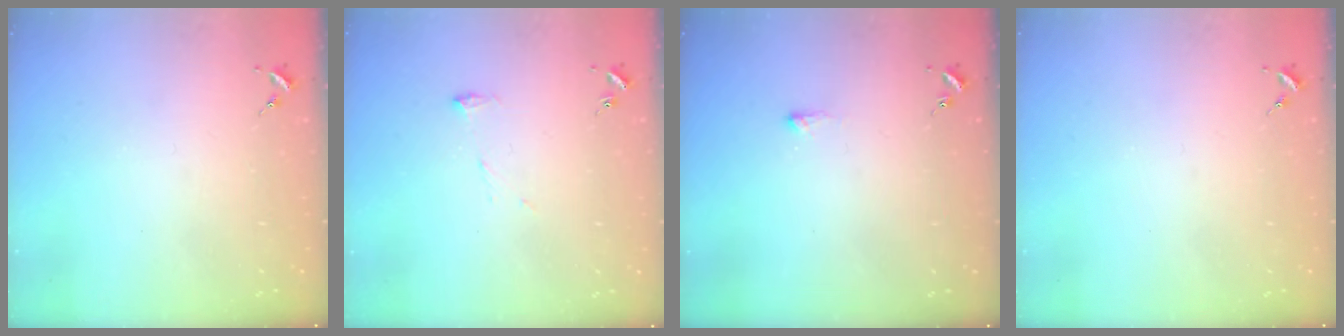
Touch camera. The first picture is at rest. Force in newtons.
{"total": 7.1, "press": 7.0, "slide": 0.4}
{"total": 2.7, "press": 2.7, "slide": 0.5}
{"total": 0.0}